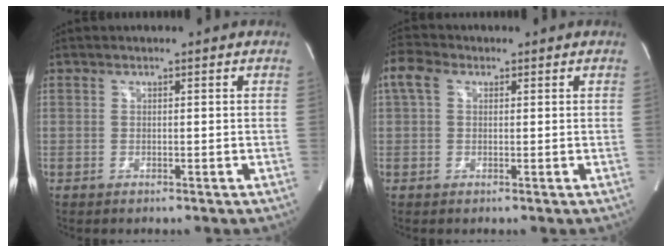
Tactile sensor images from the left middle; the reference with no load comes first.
{"total": 3.9, "force": [1.4, 2.6, 2.6], "torque": [-0.070, 0.027, 0.029]}